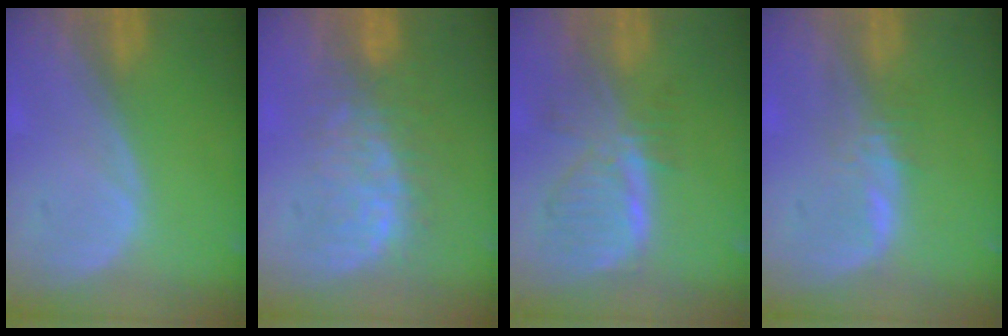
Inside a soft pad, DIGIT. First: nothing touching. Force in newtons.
{"total": 7.7, "press": 7.7, "slide": 1.2}
{"total": 7.5, "press": 6.8, "slide": 3.1}
{"total": 2.9, "press": 2.9, "slide": 0.2}